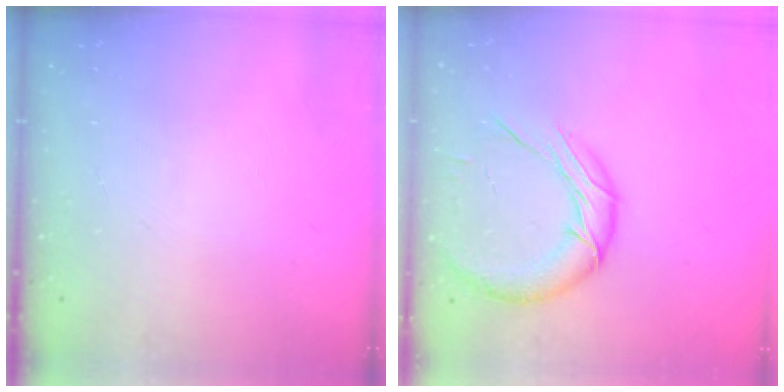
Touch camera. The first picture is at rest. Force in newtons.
{"total": 13.7, "press": 13.6, "slide": 1.4}